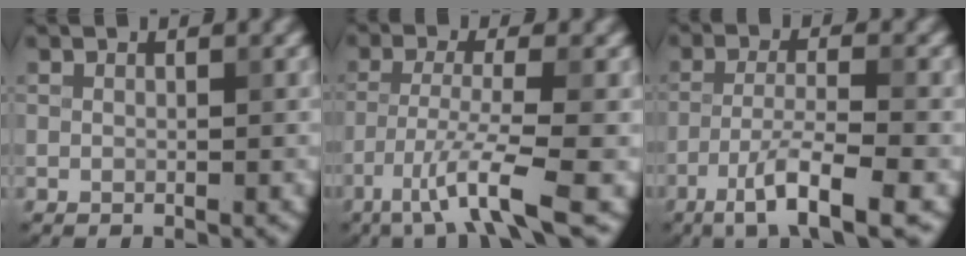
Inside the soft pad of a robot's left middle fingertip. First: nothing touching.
{"total": 5.6, "force": [-3.1, 0.5, 4.7], "torque": [-0.085, -0.004, -0.066]}
{"total": 6.0, "force": [-3.4, 1.1, 4.8], "torque": [-0.081, 0.001, -0.063]}